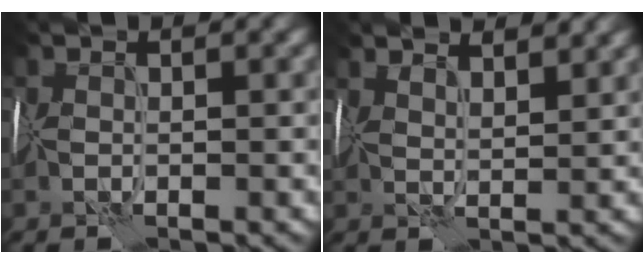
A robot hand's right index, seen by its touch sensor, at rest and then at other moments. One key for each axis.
{"total": 5.6, "fx": 4.7, "fy": 1.6, "fz": 2.8, "tx": -0.051, "ty": 0.025, "tz": 0.063}